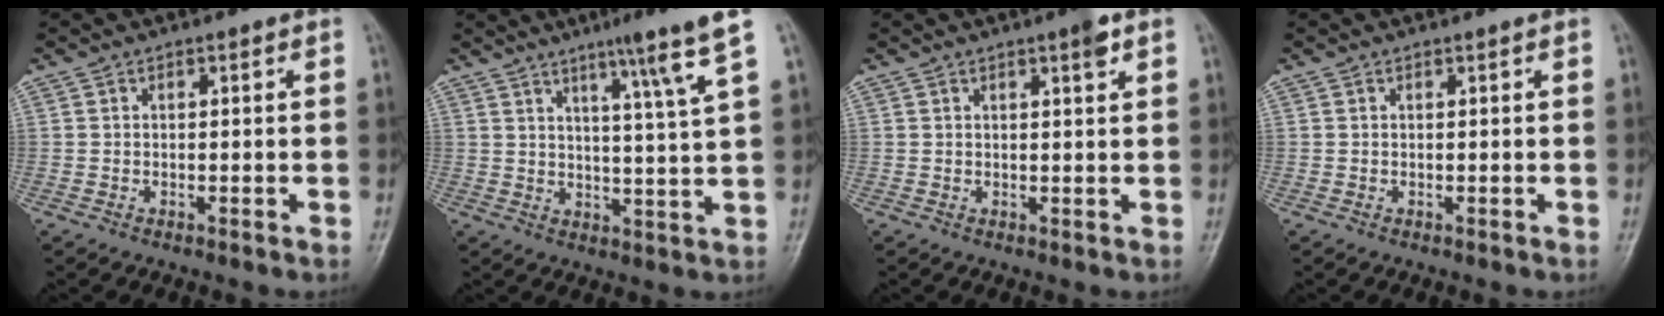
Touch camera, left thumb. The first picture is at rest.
{"total": 10.1, "force": [6.2, -0.4, 7.9], "torque": [-0.111, -0.033, 0.087]}
{"total": 2.6, "force": [1.5, 0.2, 2.1], "torque": [-0.032, -0.006, 0.022]}
{"total": 0.0}